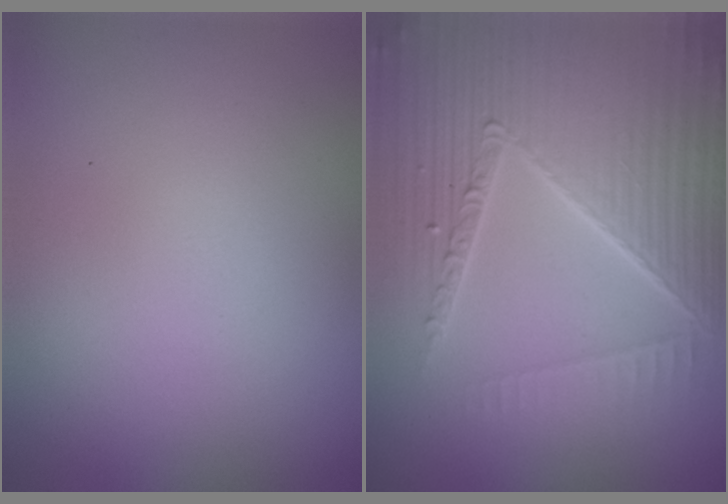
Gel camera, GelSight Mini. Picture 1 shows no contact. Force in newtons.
{"total": 8.5, "press": 5.9, "slide": 6.1}